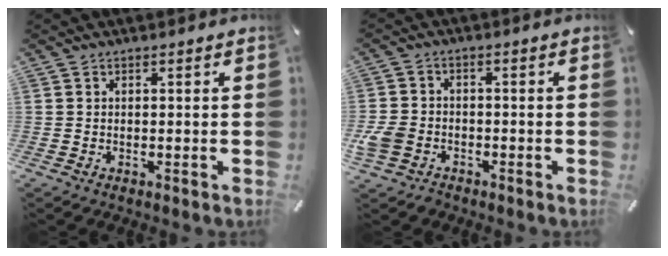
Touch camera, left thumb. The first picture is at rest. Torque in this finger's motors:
{"motor_torque": [-0.18, 0.69, 0.23, 0.24, 0.04]}